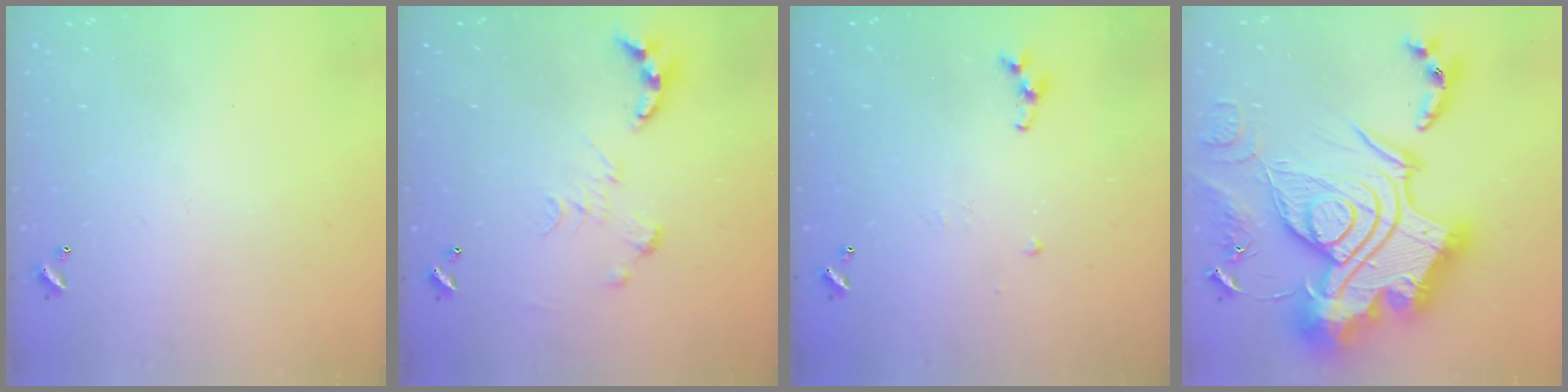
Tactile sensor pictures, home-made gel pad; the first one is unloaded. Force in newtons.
{"total": 0.0}
{"total": 7.2, "press": 7.1, "slide": 0.7}
{"total": 0.6, "press": 0.6, "slide": 0.0}